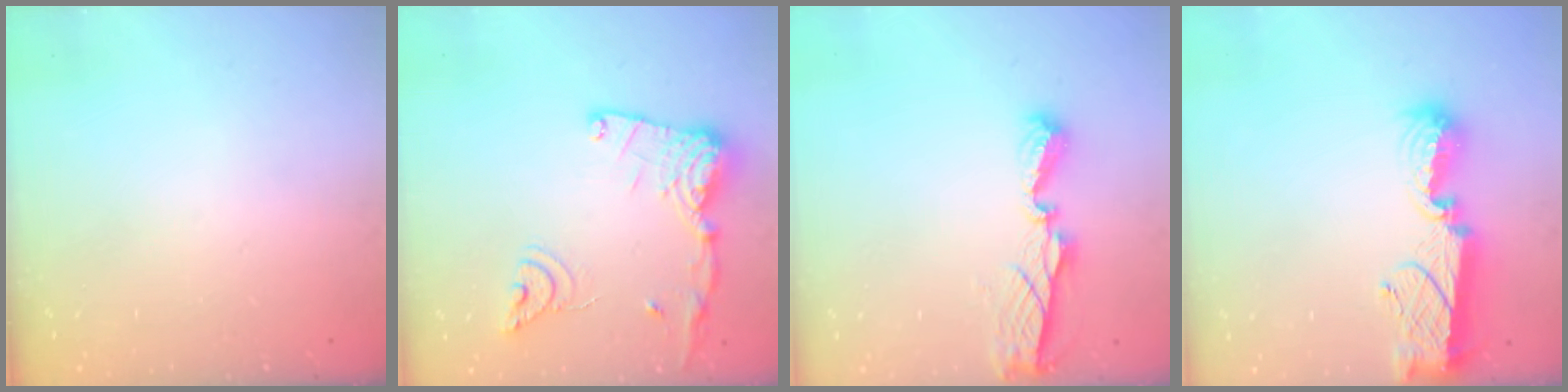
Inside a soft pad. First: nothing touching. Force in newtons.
{"total": 17.9, "press": 17.8, "slide": 1.6}
{"total": 7.5, "press": 7.5, "slide": 0.5}
{"total": 12.3, "press": 12.3, "slide": 0.8}